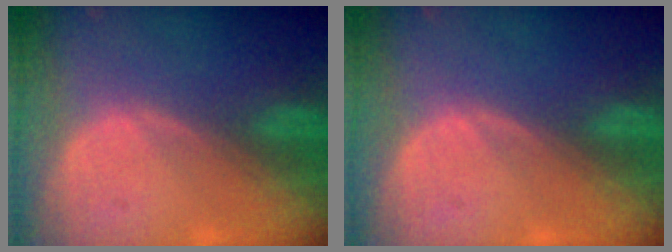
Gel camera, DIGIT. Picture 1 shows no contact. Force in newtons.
{"total": 0.0}